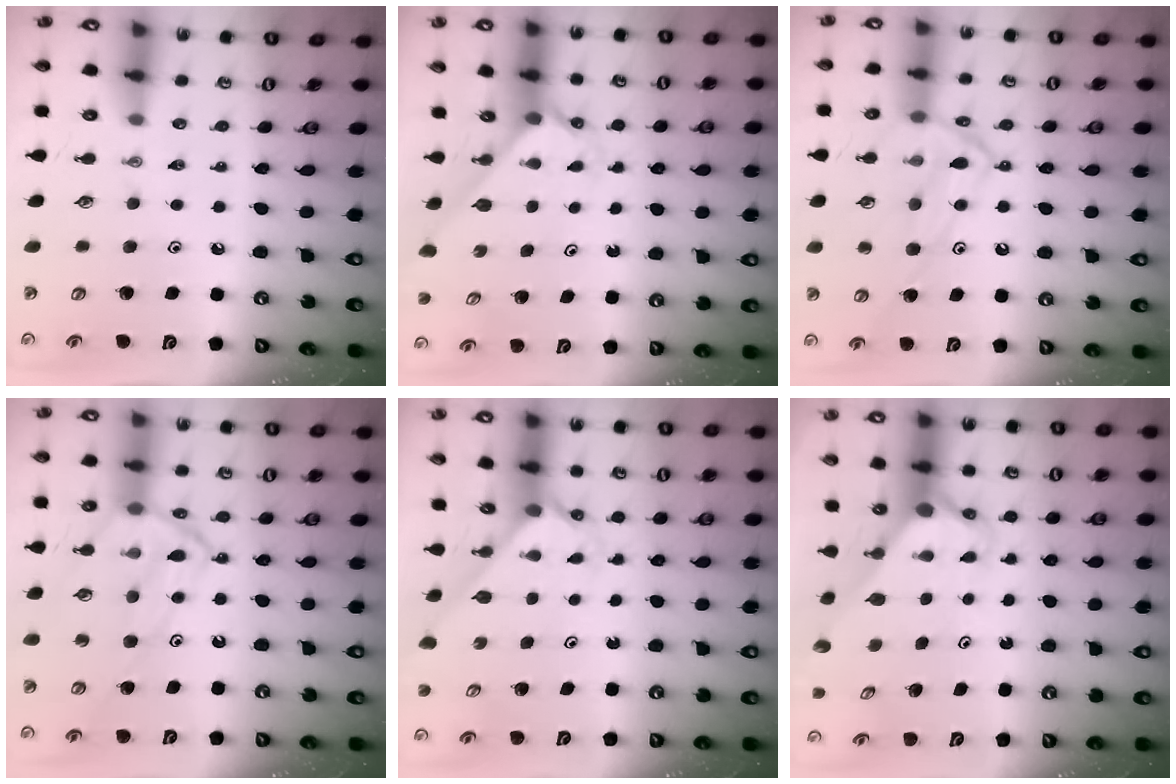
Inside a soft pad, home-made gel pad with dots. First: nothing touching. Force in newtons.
{"total": 2.1, "press": 2.1, "slide": 0.2}
{"total": 14.8, "press": 14.7, "slide": 1.3}
{"total": 13.4, "press": 13.4, "slide": 1.0}
{"total": 2.1, "press": 2.1, "slide": 0.2}
{"total": 2.9, "press": 2.9, "slide": 0.2}